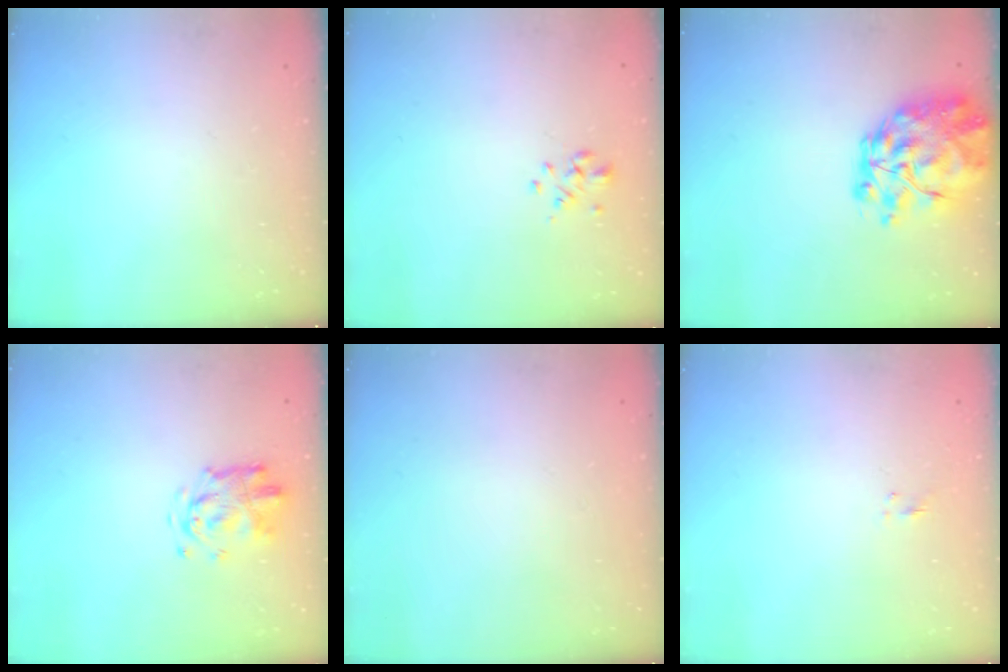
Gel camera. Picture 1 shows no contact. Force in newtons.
{"total": 1.3, "press": 1.1, "slide": 0.6}
{"total": 11.9, "press": 11.3, "slide": 3.9}
{"total": 3.5, "press": 3.5, "slide": 0.3}
{"total": 1.8, "press": 1.8, "slide": 0.2}
{"total": 1.3, "press": 1.1, "slide": 0.6}